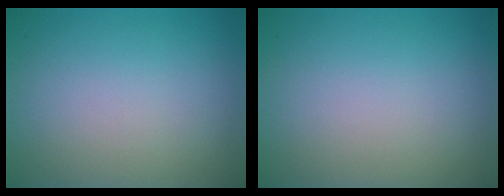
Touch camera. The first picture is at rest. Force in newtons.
{"total": 0.0}